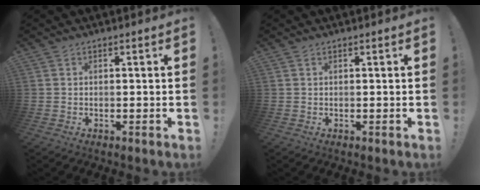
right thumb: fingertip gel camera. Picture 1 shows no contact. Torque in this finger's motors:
{"motor_torque": [-0.05, 0.09, 0.04, -0.10, 0.03]}